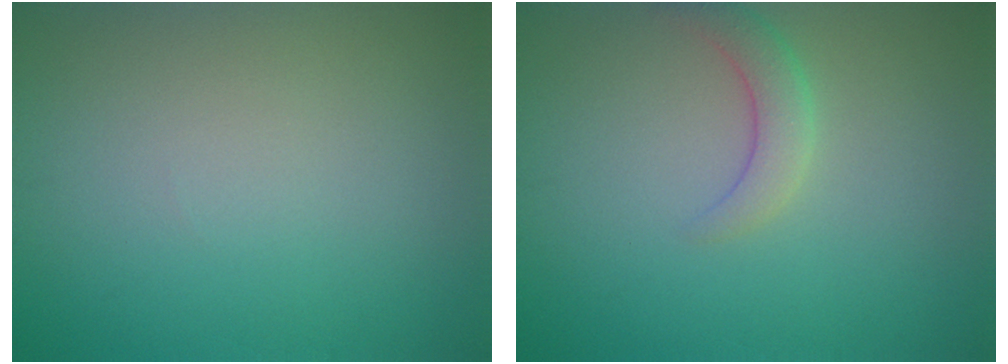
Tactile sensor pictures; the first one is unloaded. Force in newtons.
{"total": 2.3, "press": 2.2, "slide": 0.1}